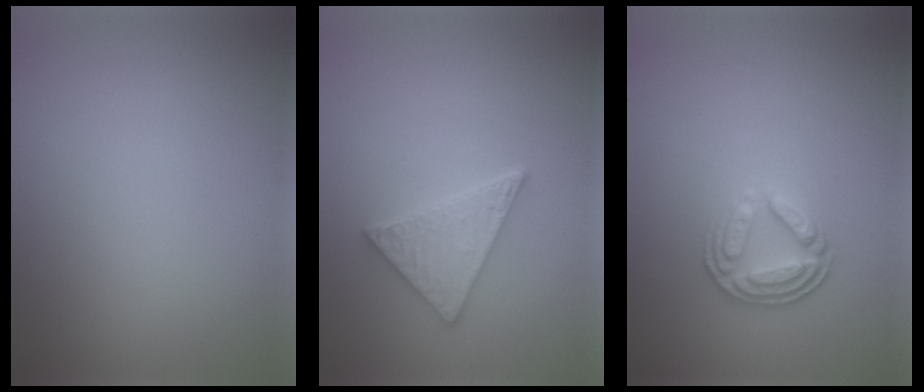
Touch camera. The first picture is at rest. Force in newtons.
{"total": 3.3, "press": 3.1, "slide": 1.2}
{"total": 3.4, "press": 2.7, "slide": 2.0}